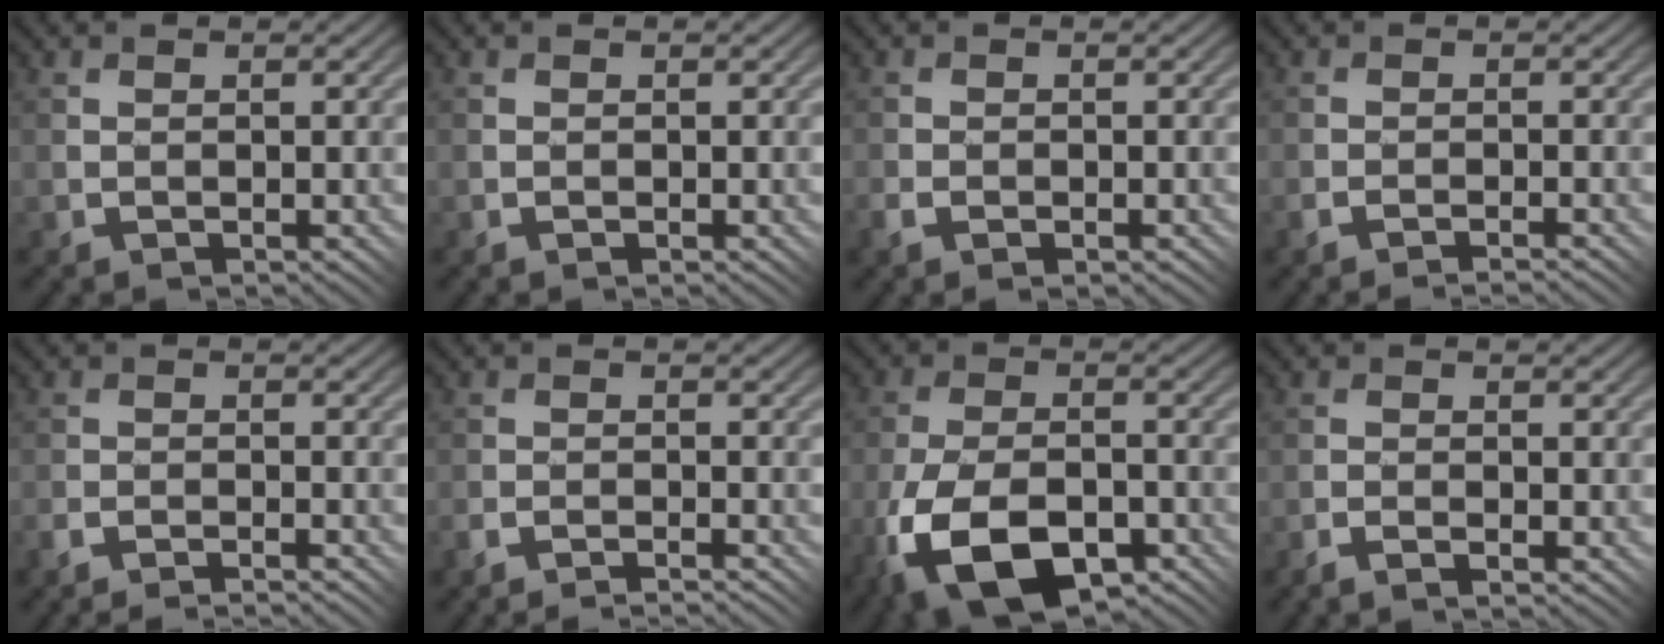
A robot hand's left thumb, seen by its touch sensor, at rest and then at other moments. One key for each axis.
{"total": 0.0}
{"total": 2.0, "fx": -1.2, "fy": 1.1, "fz": 1.1, "tx": -0.027, "ty": -0.006, "tz": -0.031}
{"total": 1.4, "fx": -1.3, "fy": -0.2, "fz": 0.4, "tx": -0.010, "ty": 0.006, "tz": -0.030}
{"total": 2.6, "fx": -2.5, "fy": 0.1, "fz": 0.6, "tx": -0.010, "ty": 0.004, "tz": -0.056}
{"total": 2.3, "fx": -2.3, "fy": -0.2, "fz": 0.3, "tx": -0.007, "ty": 0.006, "tz": -0.054}
{"total": 13.2, "fx": -7.2, "fy": 6.6, "fz": 8.9, "tx": -0.195, "ty": -0.025, "tz": -0.135}
{"total": 1.7, "fx": -1.4, "fy": 0.0, "fz": 1.1, "tx": -0.021, "ty": 0.004, "tz": -0.029}